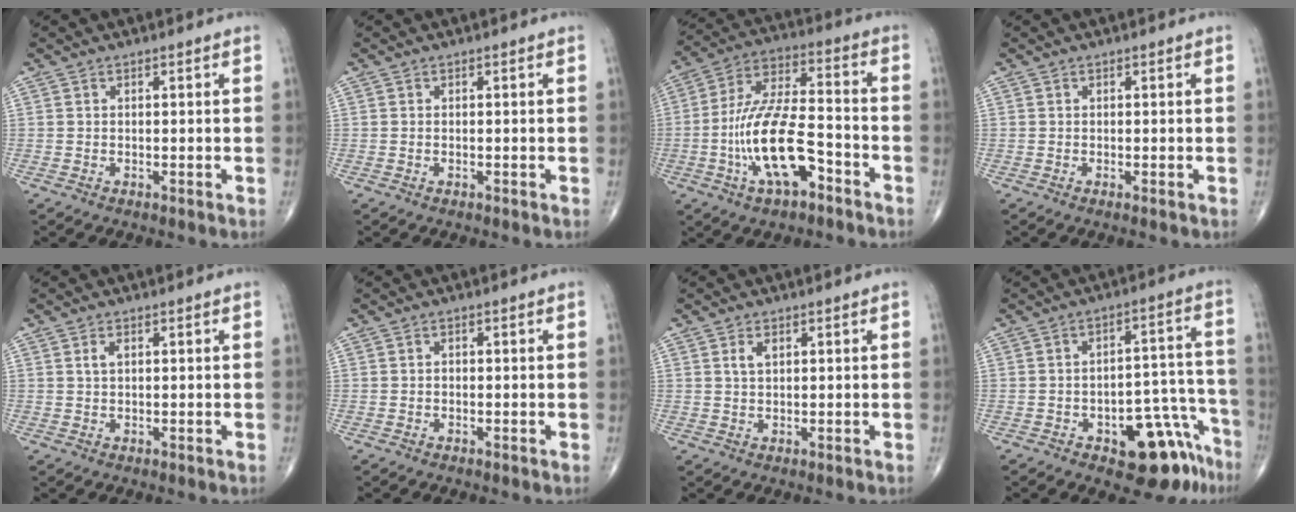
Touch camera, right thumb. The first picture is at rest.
{"total": 0.0}
{"total": 16.4, "force": [-6.1, 6.6, 13.8], "torque": [-0.263, 0.043, -0.107]}
{"total": 0.0}
{"total": 1.6, "force": [0.5, 0.9, 1.2], "torque": [-0.025, 0.003, 0.011]}
{"total": 0.5, "force": [-0.1, 0.4, 0.3], "torque": [-0.001, 0.002, -0.003]}
{"total": 2.2, "force": [0.9, 1.3, 1.6], "torque": [-0.030, 0.001, 0.018]}
{"total": 13.0, "force": [-7.7, 6.1, 8.5], "torque": [-0.055, 0.075, -0.098]}